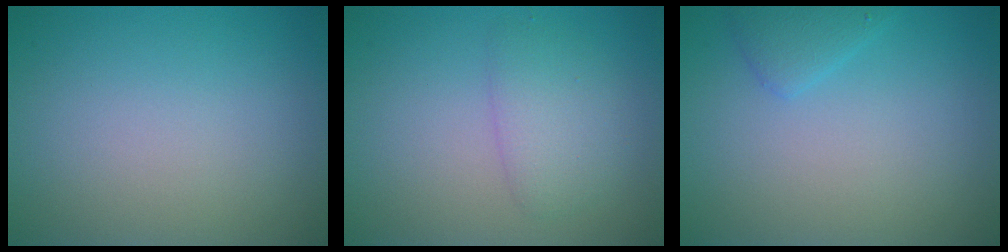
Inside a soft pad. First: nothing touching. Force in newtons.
{"total": 2.6, "press": 2.6, "slide": 0.1}
{"total": 1.5, "press": 1.5, "slide": 0.2}